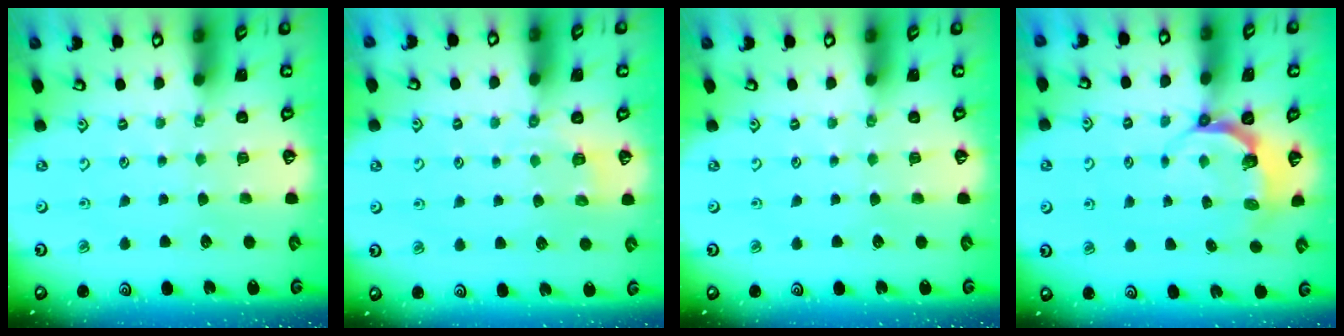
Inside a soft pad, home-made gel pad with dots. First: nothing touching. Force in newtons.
{"total": 2.1, "press": 1.0, "slide": 1.9}
{"total": 0.0}
{"total": 5.9, "press": 4.8, "slide": 3.4}